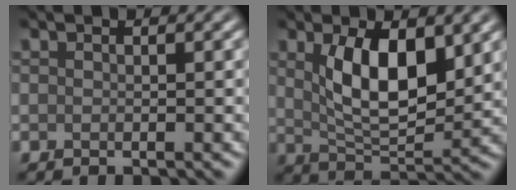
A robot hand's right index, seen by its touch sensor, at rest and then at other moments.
{"total": 7.0, "force": [2.1, 3.2, 5.9], "torque": [-0.109, -0.007, 0.043]}